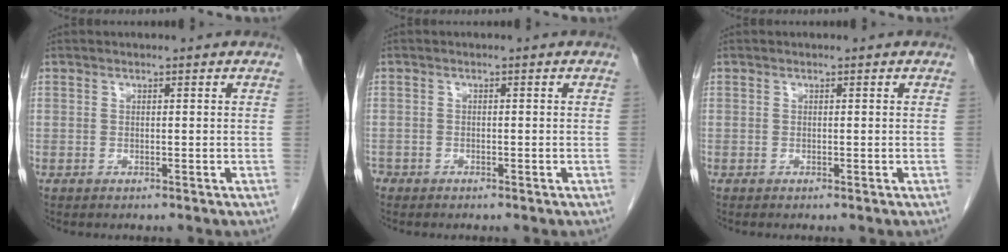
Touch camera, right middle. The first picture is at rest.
{"total": 1.4, "force": [-1.0, 0.9, 0.2], "torque": [-0.006, 0.002, -0.021]}
{"total": 0.0}